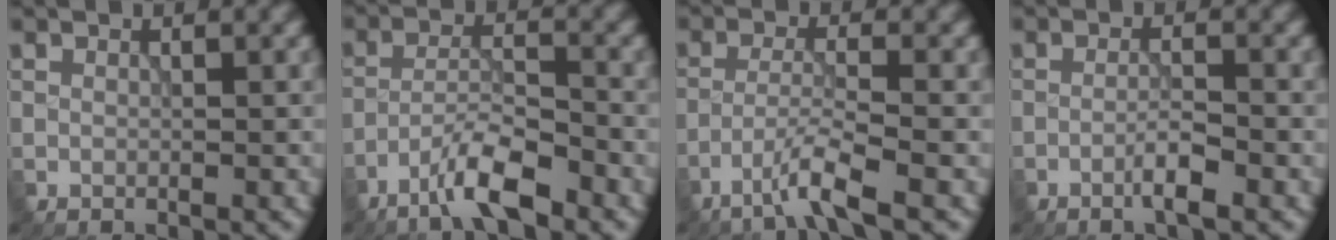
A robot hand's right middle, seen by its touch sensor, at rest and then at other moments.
{"total": 5.1, "force": [-3.7, 0.9, 3.4], "torque": [-0.064, 0.004, -0.078]}
{"total": 3.8, "force": [-2.5, 0.0, 2.9], "torque": [-0.054, 0.007, -0.062]}
{"total": 2.2, "force": [-1.3, 0.1, 1.8], "torque": [-0.031, 0.008, -0.026]}